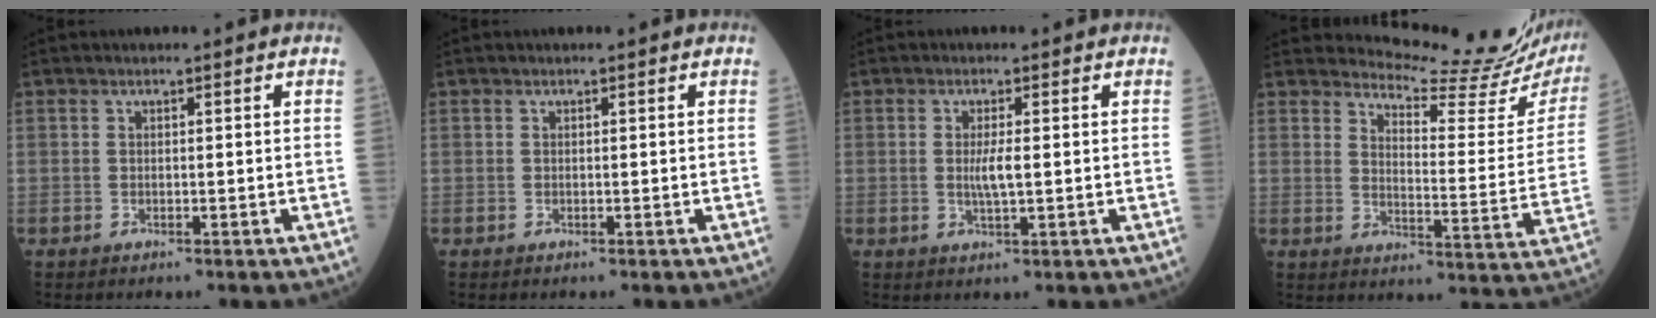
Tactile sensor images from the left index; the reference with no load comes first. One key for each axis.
{"total": 0.0}
{"total": 2.7, "fx": 0.2, "fy": 0.2, "fz": 2.7, "tx": -0.056, "ty": -0.003, "tz": 0.004}
{"total": 16.3, "fx": 16.0, "fy": -0.3, "fz": 3.0, "tx": -0.047, "ty": -0.108, "tz": 0.187}